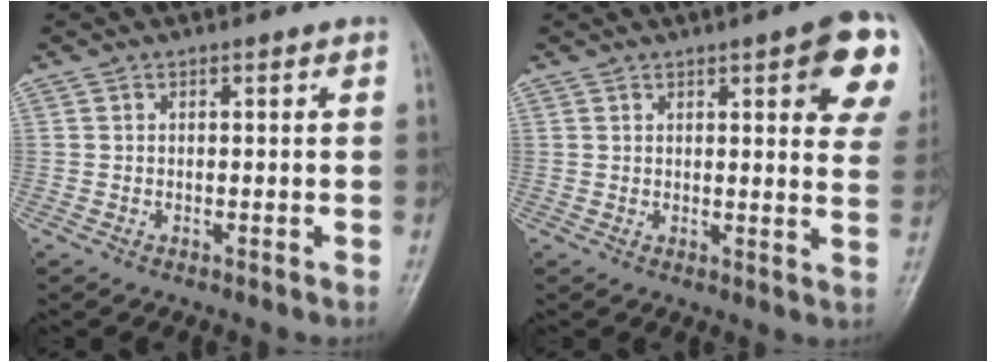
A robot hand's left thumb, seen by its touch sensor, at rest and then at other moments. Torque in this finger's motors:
{"motor_torque": [2.31, 2.27, 0.32, -0.52, 0.13]}